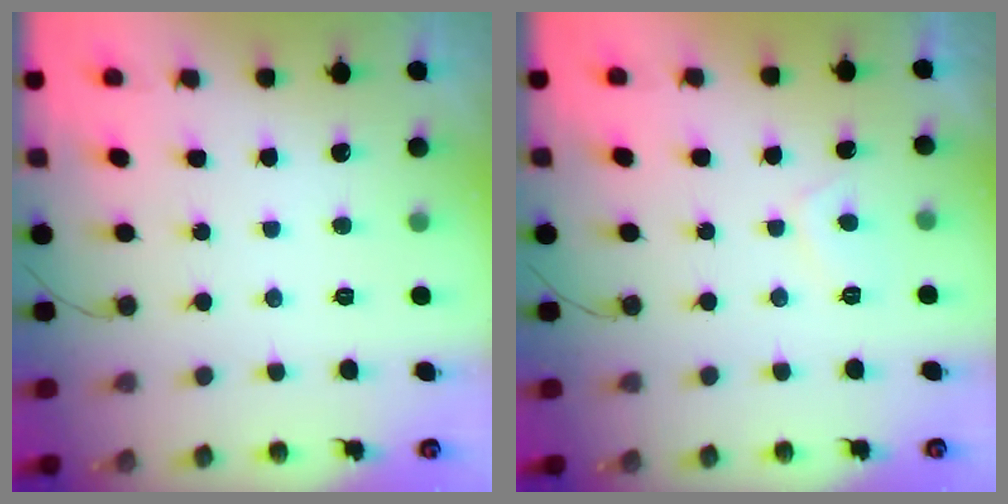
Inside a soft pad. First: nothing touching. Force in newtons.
{"total": 1.9, "press": 1.8, "slide": 0.7}